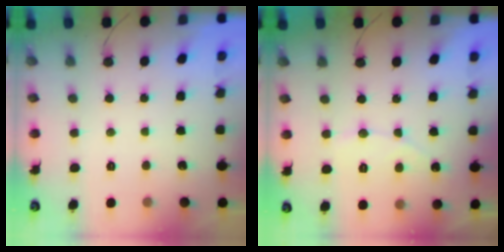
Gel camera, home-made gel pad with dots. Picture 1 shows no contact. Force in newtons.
{"total": 4.6, "press": 4.6, "slide": 0.2}